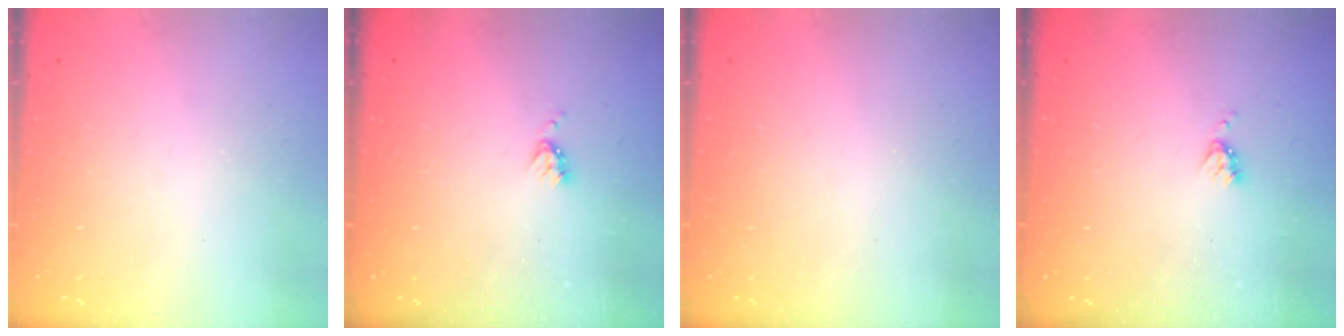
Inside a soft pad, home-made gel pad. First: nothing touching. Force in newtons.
{"total": 4.0, "press": 3.9, "slide": 0.6}
{"total": 0.0}
{"total": 4.0, "press": 3.9, "slide": 0.6}